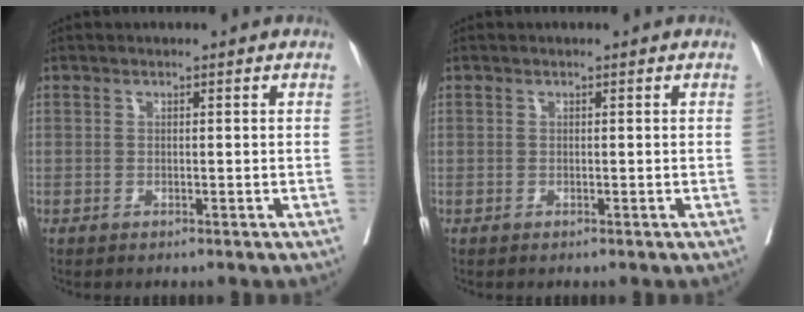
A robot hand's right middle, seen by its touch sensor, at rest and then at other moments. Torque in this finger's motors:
{"motor_torque": [0.17, -0.17, -0.23, -0.13]}